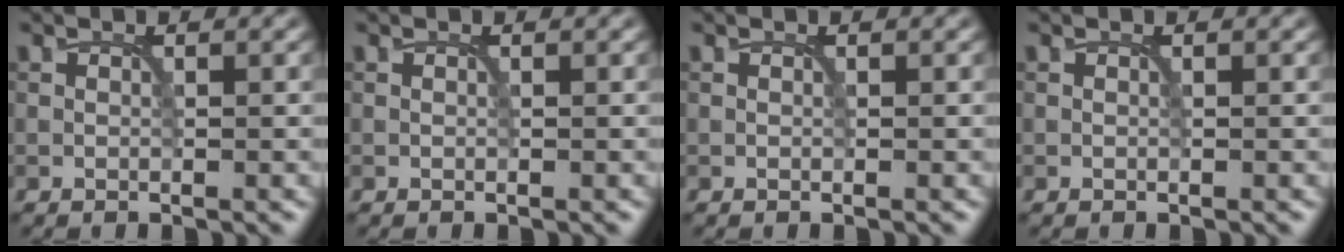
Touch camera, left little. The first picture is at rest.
{"total": 0.0}
{"total": 0.0}
{"total": 0.0}